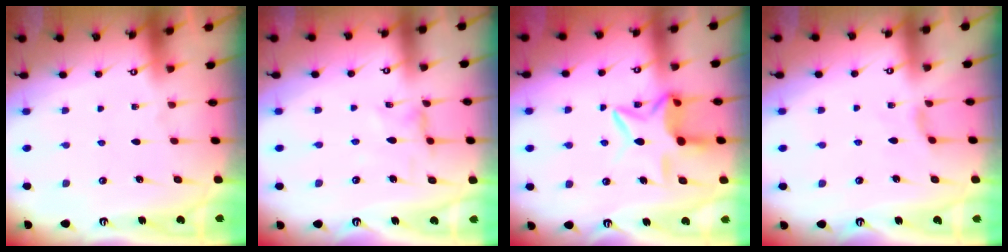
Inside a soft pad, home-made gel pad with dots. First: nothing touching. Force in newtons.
{"total": 0.9, "press": 0.8, "slide": 0.3}
{"total": 9.9, "press": 9.8, "slide": 1.4}
{"total": 1.9, "press": 1.8, "slide": 0.5}